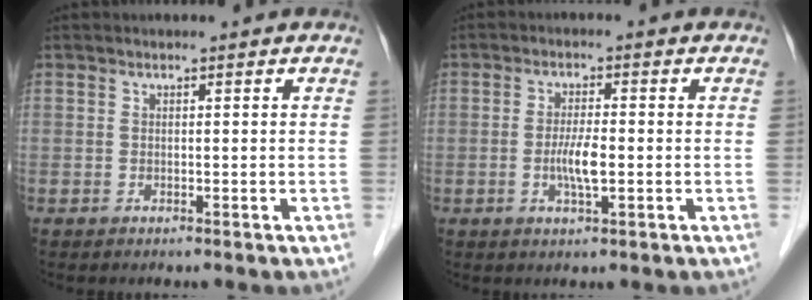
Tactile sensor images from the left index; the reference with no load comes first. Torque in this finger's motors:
{"motor_torque": [0.59, 0.55, 0.16, 0.05]}